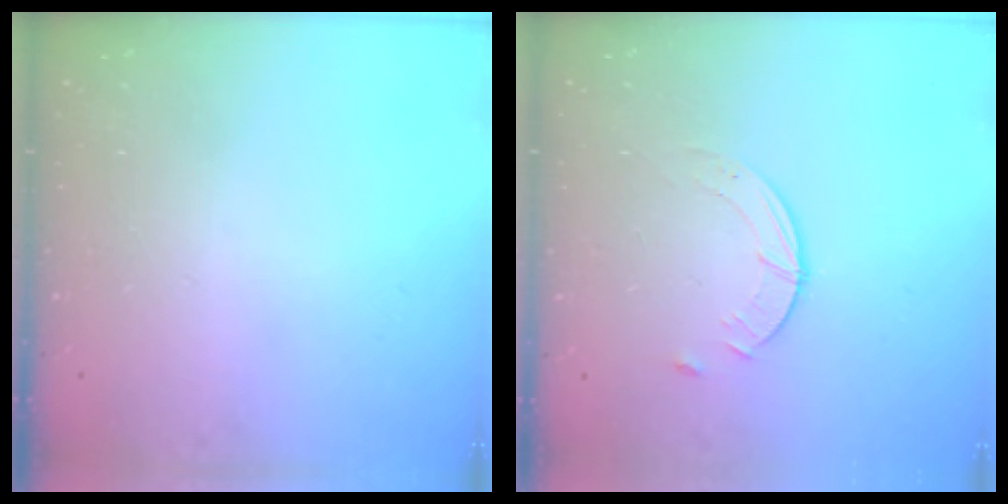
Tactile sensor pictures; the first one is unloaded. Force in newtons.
{"total": 2.5, "press": 2.5, "slide": 0.3}